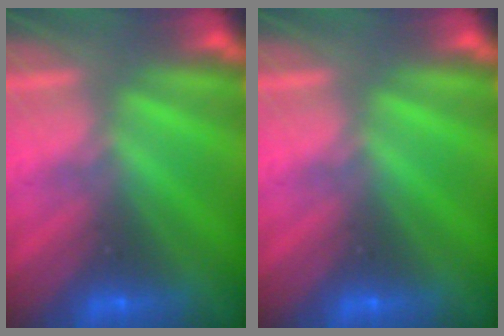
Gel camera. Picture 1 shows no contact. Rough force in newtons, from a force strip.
{"total": 0.0}